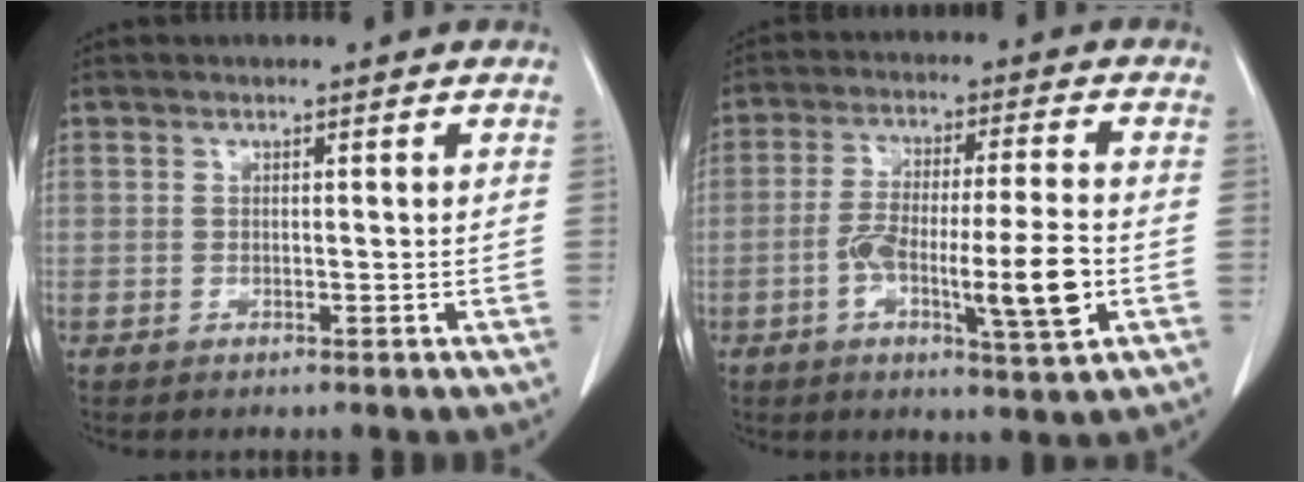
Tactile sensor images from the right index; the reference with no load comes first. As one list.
[{"total": 12.3, "force": [-3.3, 1.3, 11.8], "torque": [-0.204, 0.001, -0.055]}]